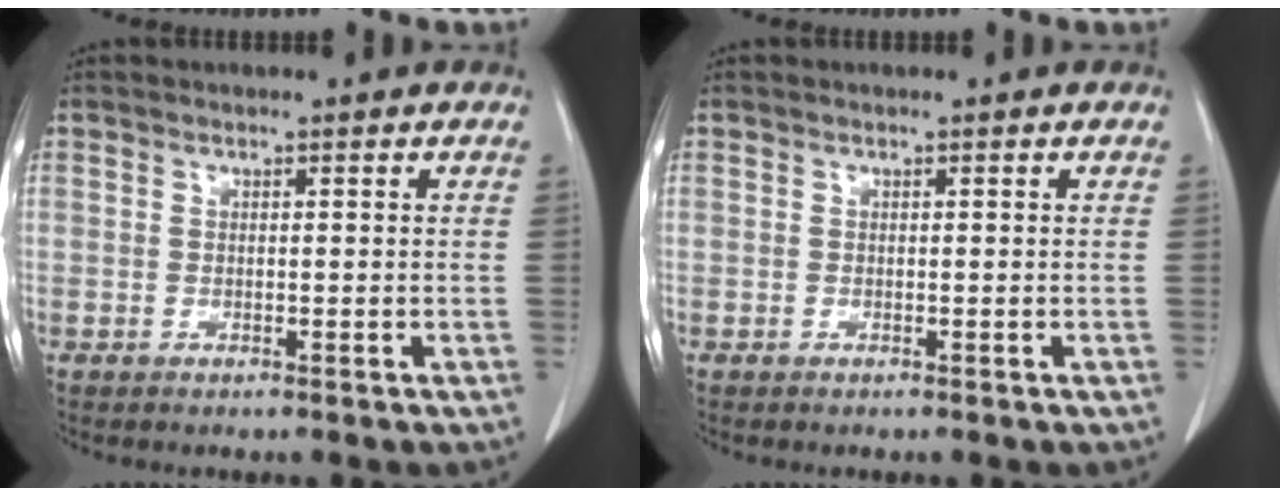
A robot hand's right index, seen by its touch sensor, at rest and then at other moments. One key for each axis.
{"total": 0.0}